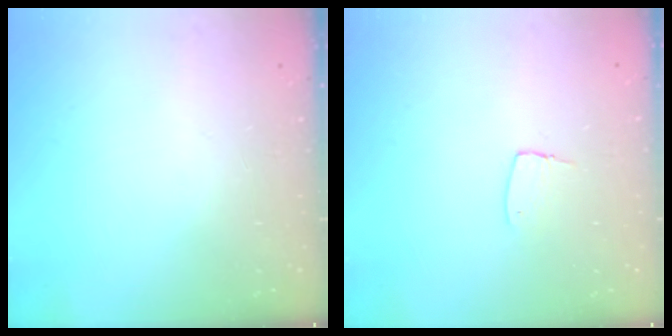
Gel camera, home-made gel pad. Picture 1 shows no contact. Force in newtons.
{"total": 5.6, "press": 5.5, "slide": 0.4}